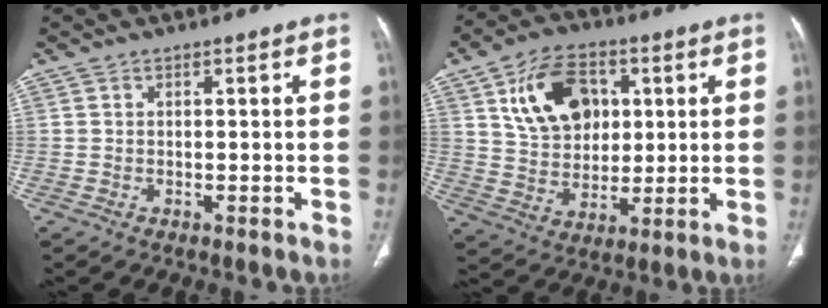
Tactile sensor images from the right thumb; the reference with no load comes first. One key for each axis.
{"total": 14.4, "fx": 4.6, "fy": 10.2, "fz": 9.0, "tx": -0.118, "ty": -0.007, "tz": 0.083}